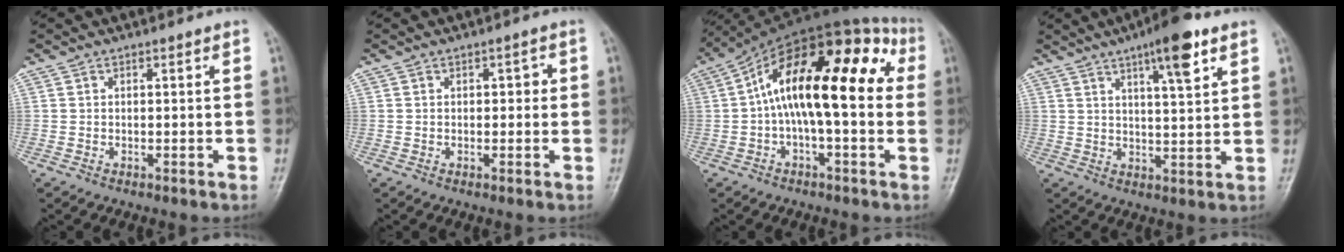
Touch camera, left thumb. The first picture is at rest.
{"total": 1.7, "force": [0.3, 1.2, 1.2], "torque": [0.001, 0.004, -0.002]}
{"total": 20.7, "force": [1.9, 8.6, 18.7], "torque": [-0.269, 0.055, 0.017]}
{"total": 9.9, "force": [5.6, 2.0, 7.9], "torque": [-0.112, -0.023, 0.082]}